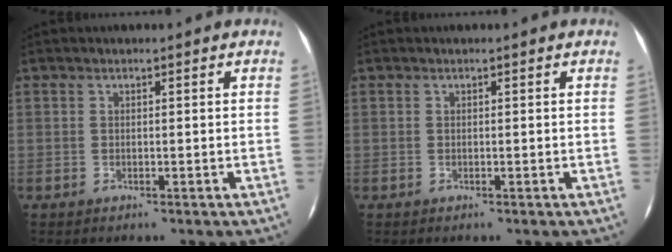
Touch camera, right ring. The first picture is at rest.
{"total": 0.0}